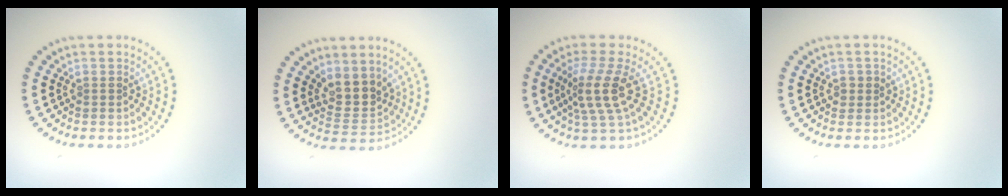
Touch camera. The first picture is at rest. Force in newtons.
{"total": 3.4, "press": 2.9, "slide": 1.7}
{"total": 3.7, "press": 2.8, "slide": 2.4}
{"total": 0.9, "press": 0.8, "slide": 0.3}